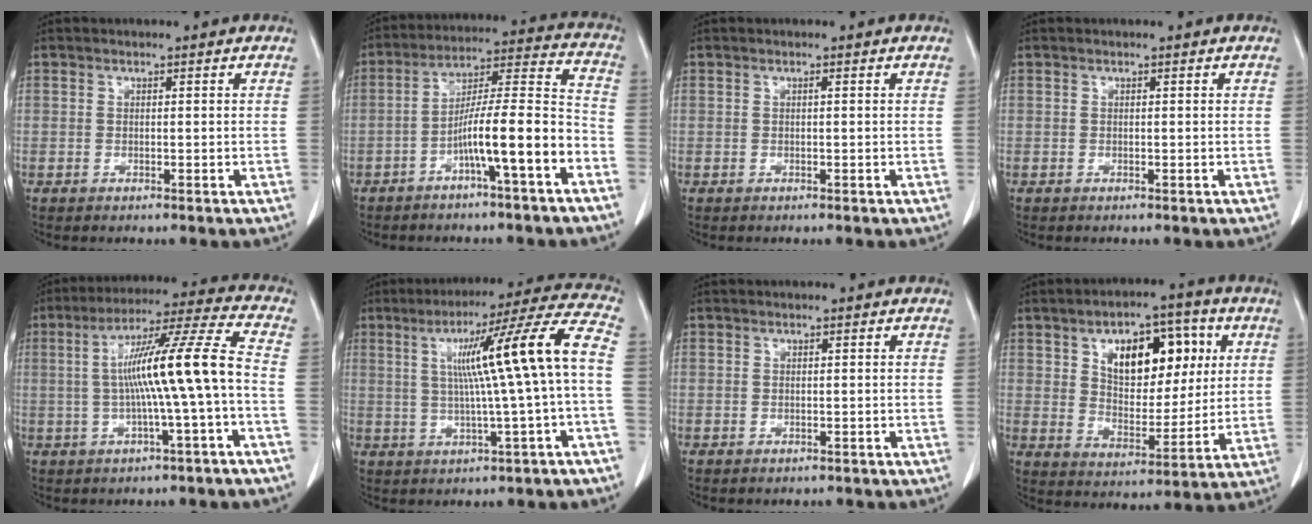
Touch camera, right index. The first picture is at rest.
{"total": 12.5, "force": [-5.6, 0.2, 11.2], "torque": [-0.186, 0.023, -0.092]}
{"total": 0.0}
{"total": 0.0}
{"total": 12.6, "force": [-1.1, -1.0, 12.5], "torque": [-0.212, 0.022, -0.019]}
{"total": 14.7, "force": [0.5, -1.3, 14.6], "torque": [-0.213, 0.023, 0.009]}
{"total": 1.2, "force": [-0.8, 0.9, 0.0], "torque": [-0.004, 0.004, -0.009]}
{"total": 13.1, "force": [4.6, 6.9, 10.1], "torque": [-0.152, 0.022, 0.078]}